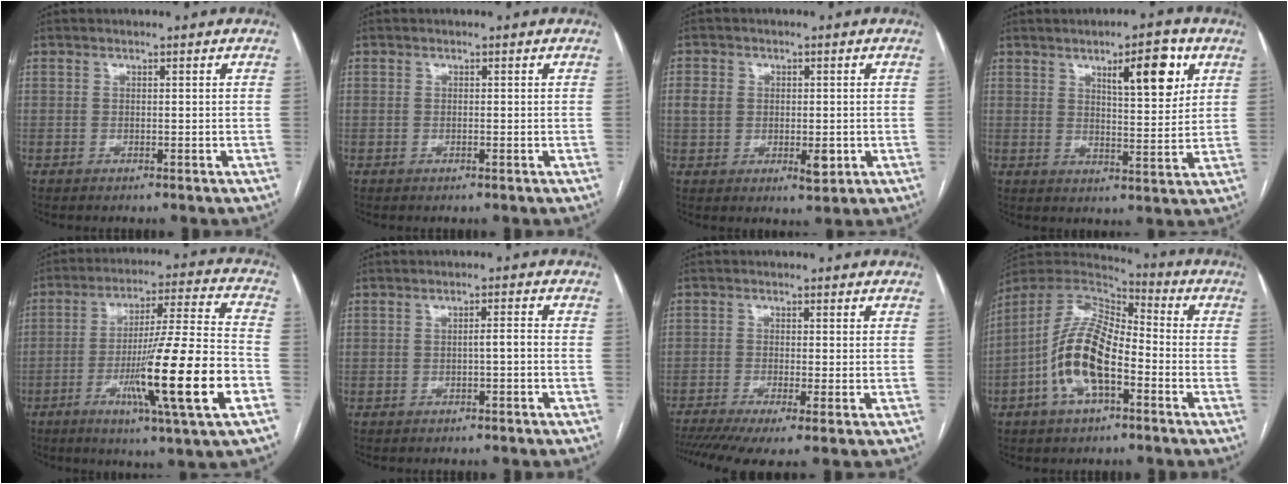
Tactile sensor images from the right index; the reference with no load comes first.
{"total": 0.0}
{"total": 5.7, "force": [-0.4, 3.7, 4.3], "torque": [-0.069, 0.004, 0.002]}
{"total": 8.9, "force": [4.3, 2.1, 7.5], "torque": [-0.112, 0.002, 0.065]}
{"total": 18.6, "force": [-6.2, -0.5, 17.5], "torque": [-0.288, -0.015, -0.102]}
{"total": 1.7, "force": [-0.5, 0.2, 1.6], "torque": [-0.022, 0.003, -0.009]}
{"total": 9.2, "force": [-5.7, 1.7, 7.1], "torque": [-0.130, -0.011, -0.097]}
{"total": 13.9, "force": [-4.2, 5.6, 12.0], "torque": [-0.248, 0.016, -0.079]}